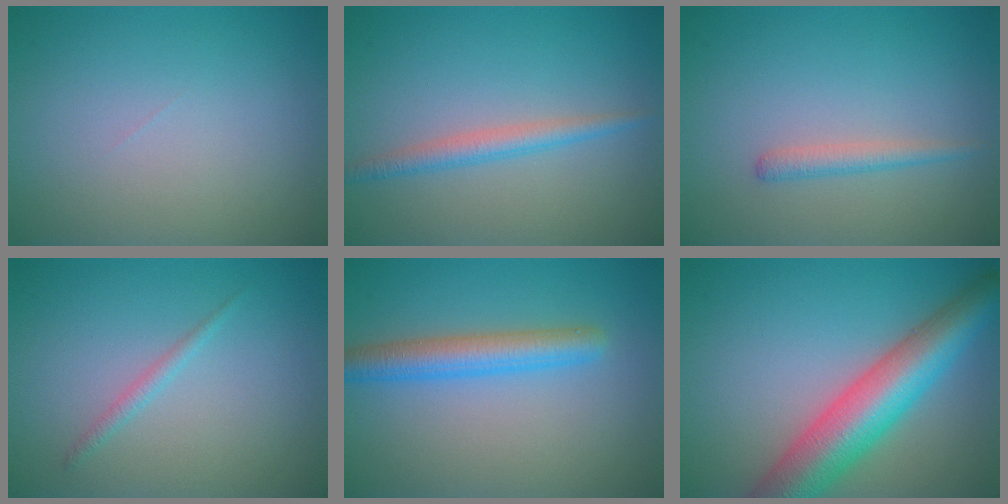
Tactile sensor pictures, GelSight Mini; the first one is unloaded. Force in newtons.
{"total": 2.1, "press": 2.1, "slide": 0.0}
{"total": 1.5, "press": 1.5, "slide": 0.1}
{"total": 1.0, "press": 1.0, "slide": 0.1}
{"total": 3.9, "press": 3.9, "slide": 0.0}
{"total": 8.8, "press": 8.8, "slide": 0.4}